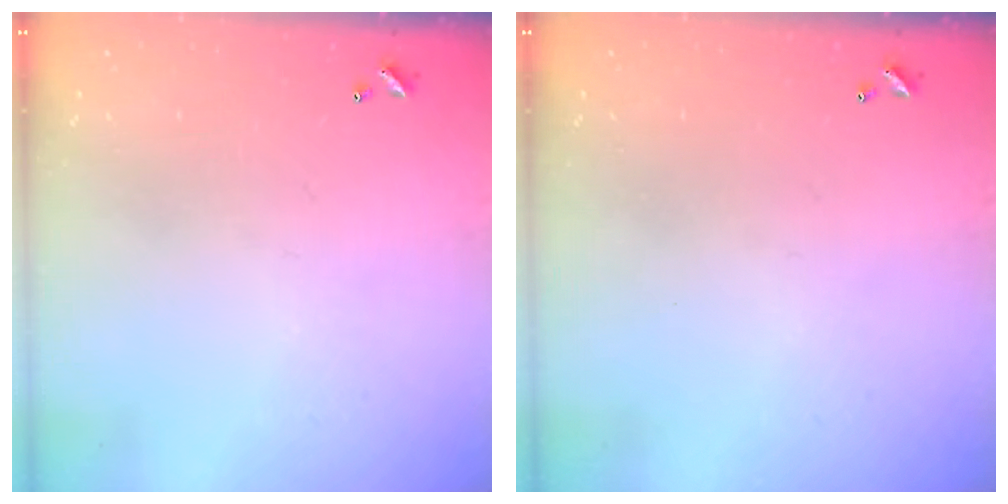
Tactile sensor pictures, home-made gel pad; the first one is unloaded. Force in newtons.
{"total": 0.0}